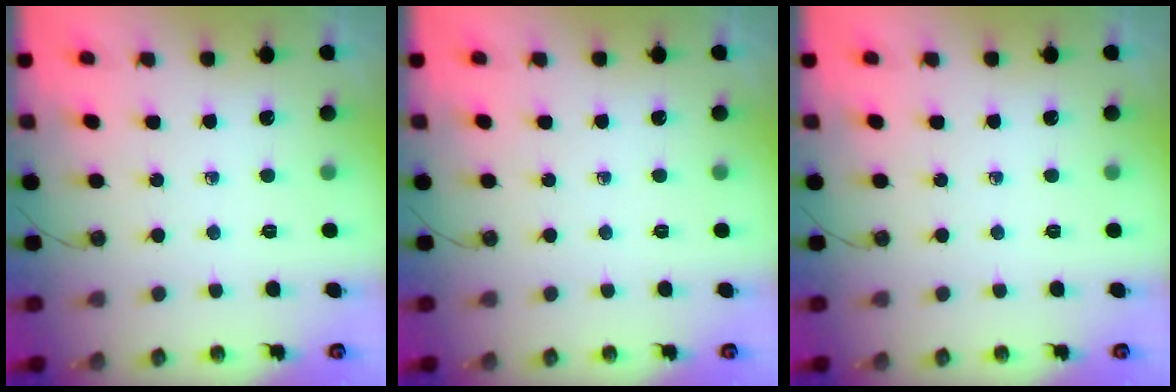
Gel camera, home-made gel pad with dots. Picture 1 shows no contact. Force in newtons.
{"total": 0.0}
{"total": 0.0}